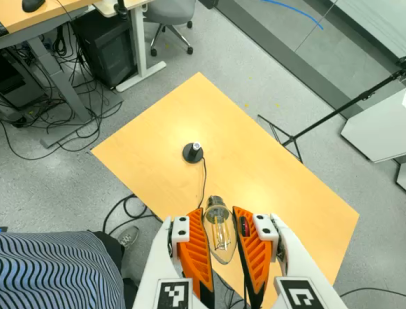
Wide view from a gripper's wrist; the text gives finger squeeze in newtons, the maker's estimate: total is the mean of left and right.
{"total": 21.4, "left": 24.3, "right": 18.4}